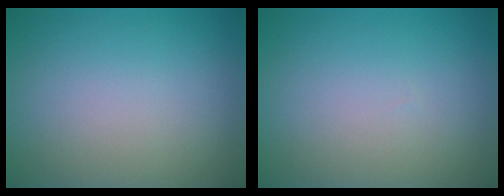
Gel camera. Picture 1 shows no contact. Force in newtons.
{"total": 0.0}